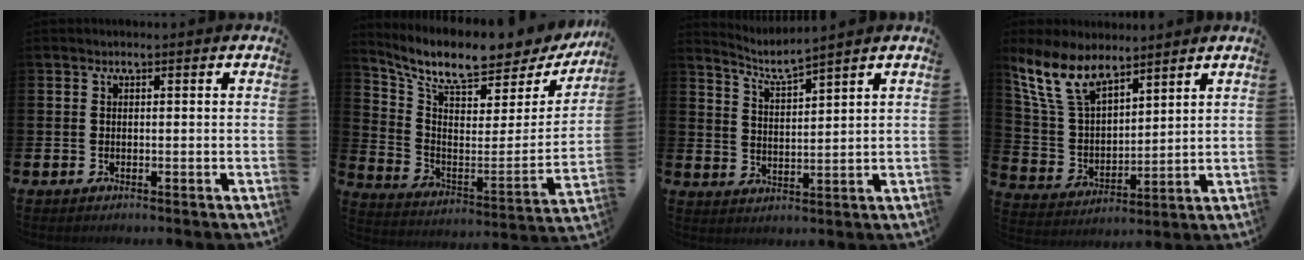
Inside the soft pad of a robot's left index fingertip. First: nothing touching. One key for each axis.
{"total": 8.8, "fx": 7.6, "fy": 2.2, "fz": 3.8, "tx": -0.097, "ty": -0.065, "tz": 0.123}
{"total": 4.1, "fx": 3.9, "fy": 0.0, "fz": 1.2, "tx": -0.040, "ty": -0.022, "tz": 0.066}
{"total": 10.0, "fx": 8.0, "fy": 4.2, "fz": 4.4, "tx": -0.125, "ty": -0.022, "tz": 0.151}